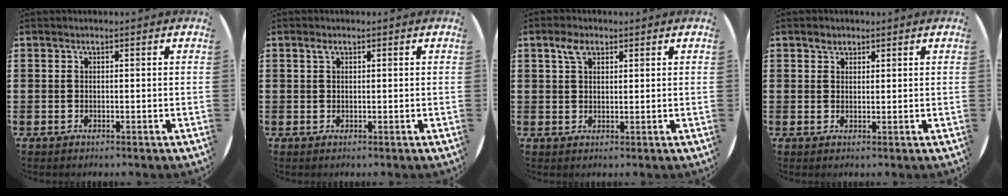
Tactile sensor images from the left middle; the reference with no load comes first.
{"total": 0.9, "force": [0.5, 0.5, 0.6], "torque": [-0.006, 0.001, 0.007]}
{"total": 3.0, "force": [1.9, 1.6, 1.7], "torque": [-0.032, 0.003, 0.033]}
{"total": 1.4, "force": [1.1, 0.7, 0.2], "torque": [0.002, 0.000, 0.021]}